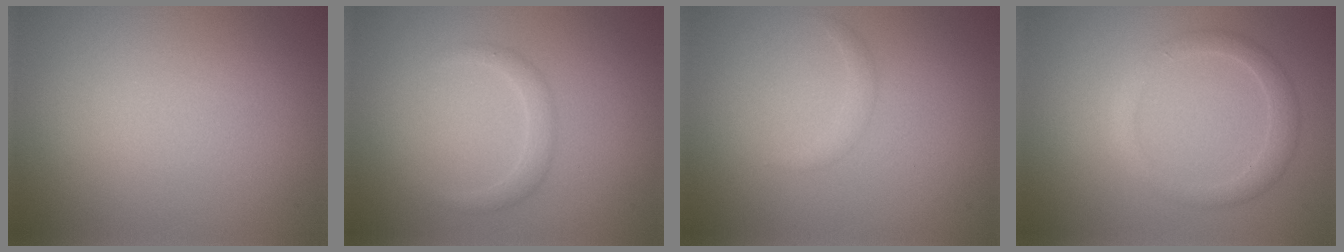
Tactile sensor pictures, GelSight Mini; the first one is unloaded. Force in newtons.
{"total": 1.5, "press": 1.5, "slide": 0.2}
{"total": 0.9, "press": 0.9, "slide": 0.0}
{"total": 2.2, "press": 2.2, "slide": 0.0}